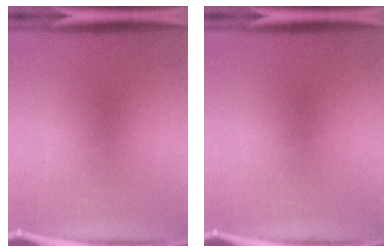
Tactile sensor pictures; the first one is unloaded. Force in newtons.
{"total": 0.0}